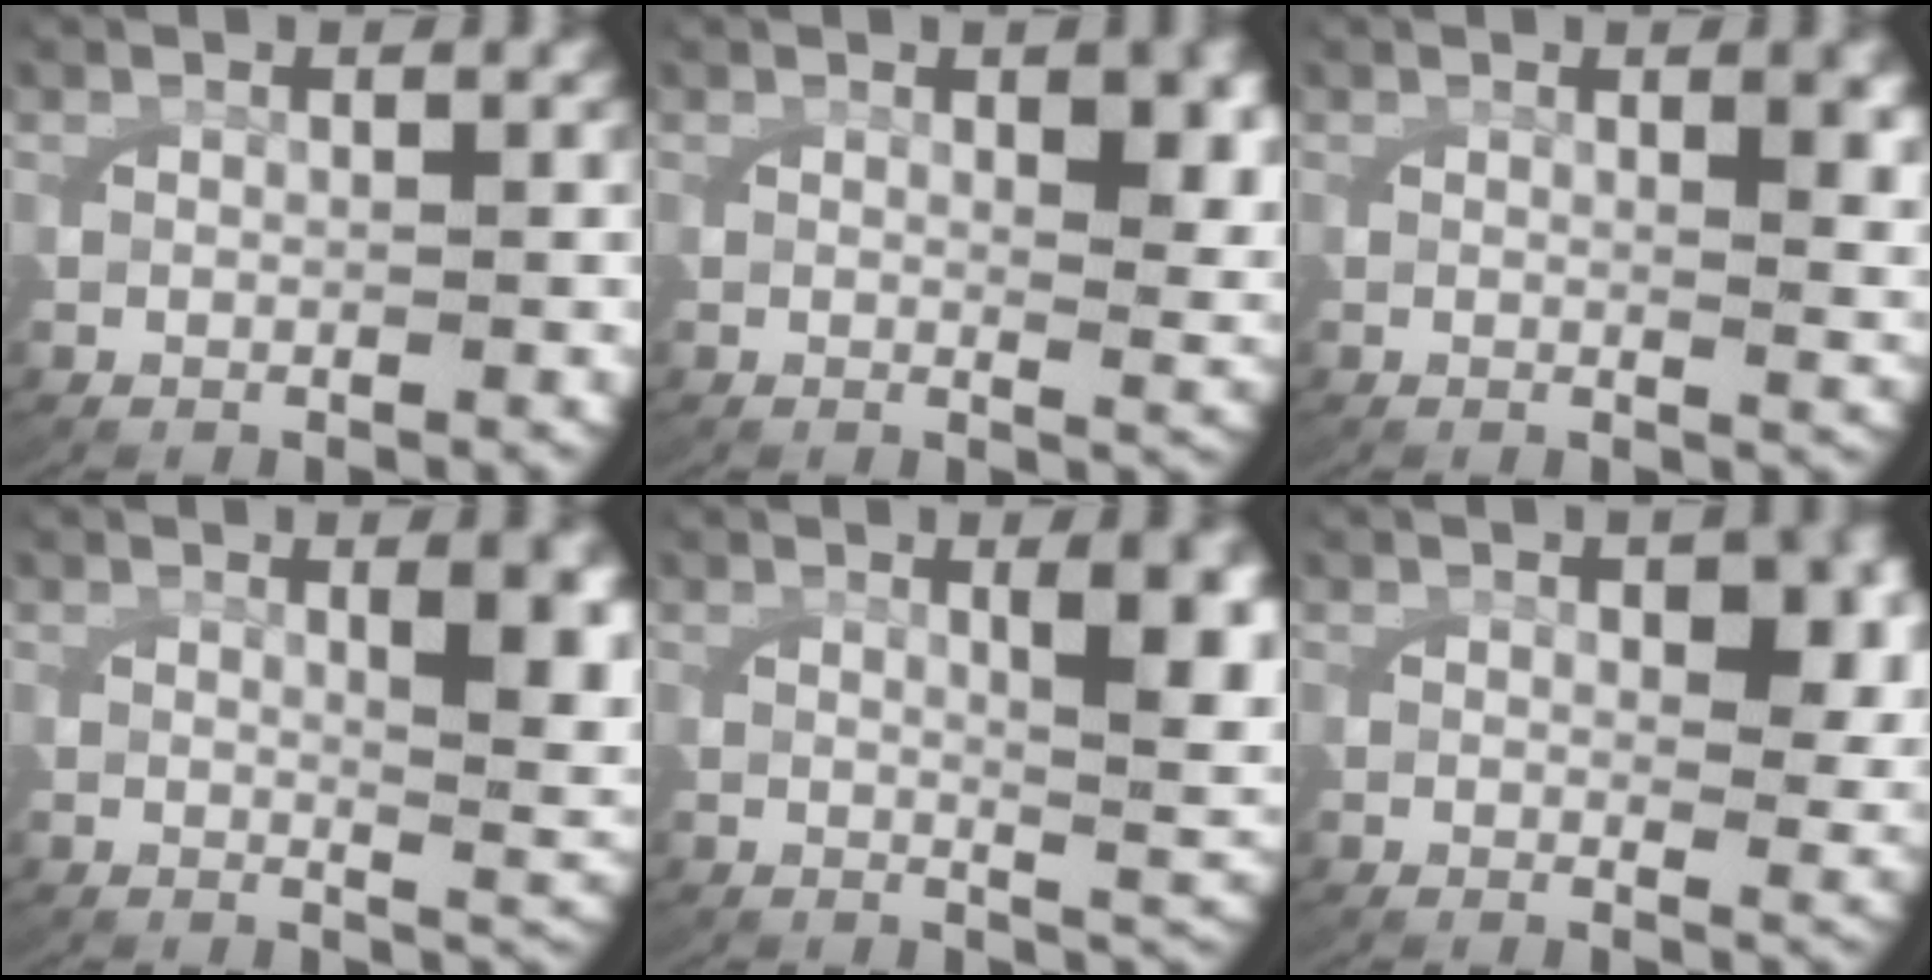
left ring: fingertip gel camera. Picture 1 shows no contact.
{"total": 2.9, "force": [1.1, 0.7, 2.6], "torque": [-0.038, -0.010, 0.018]}
{"total": 2.4, "force": [1.0, 0.2, 2.1], "torque": [-0.036, -0.007, 0.017]}
{"total": 4.8, "force": [1.2, 1.1, 4.5], "torque": [-0.059, -0.010, 0.025]}
{"total": 5.6, "force": [1.3, 1.4, 5.2], "torque": [-0.068, -0.007, 0.026]}
{"total": 3.2, "force": [0.7, 1.5, 2.7], "torque": [-0.041, -0.013, 0.012]}